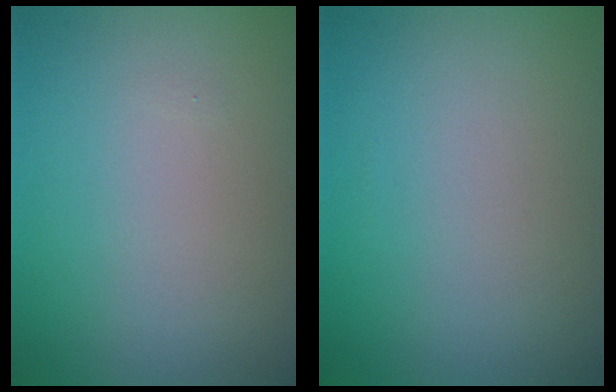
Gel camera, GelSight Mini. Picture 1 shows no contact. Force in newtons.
{"total": 0.0}